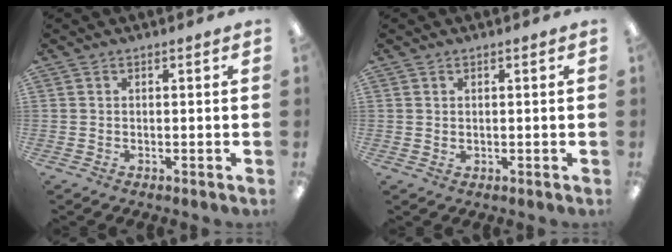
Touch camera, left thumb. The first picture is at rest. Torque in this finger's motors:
{"motor_torque": [-0.10, -0.09, -0.38, -0.11, 0.01]}